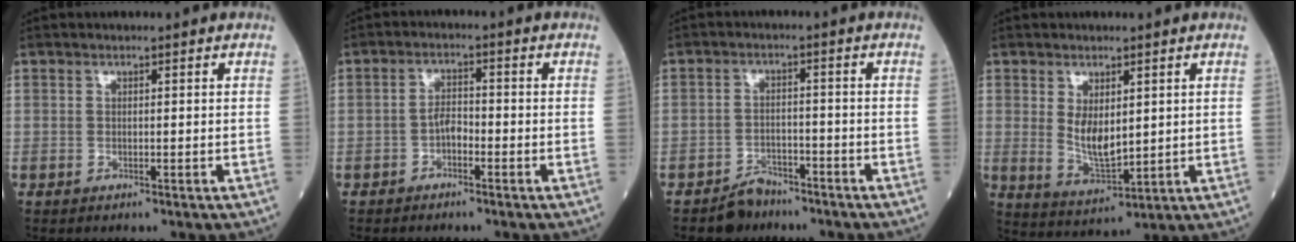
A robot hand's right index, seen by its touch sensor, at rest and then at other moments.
{"total": 2.4, "force": [-1.2, 1.1, 1.7], "torque": [-0.025, 0.007, -0.024]}
{"total": 4.0, "force": [-3.3, 2.3, 0.5], "torque": [-0.009, 0.007, -0.054]}
{"total": 6.0, "force": [1.4, 2.7, 5.2], "torque": [-0.102, -0.012, 0.039]}